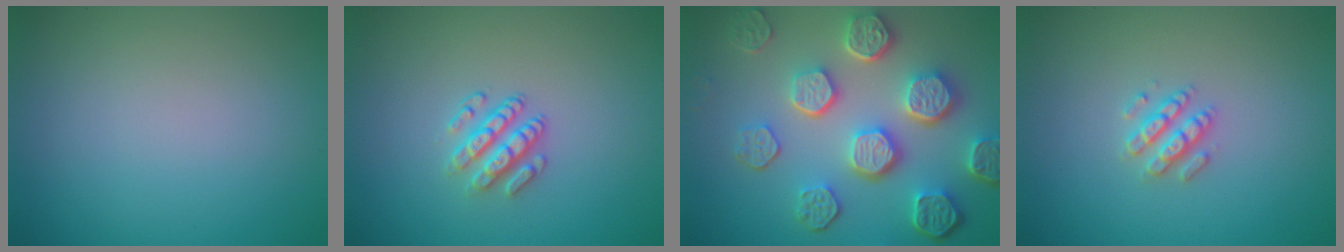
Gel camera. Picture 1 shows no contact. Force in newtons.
{"total": 2.3, "press": 1.9, "slide": 1.4}
{"total": 8.1, "press": 6.1, "slide": 5.3}
{"total": 2.5, "press": 2.4, "slide": 0.5}